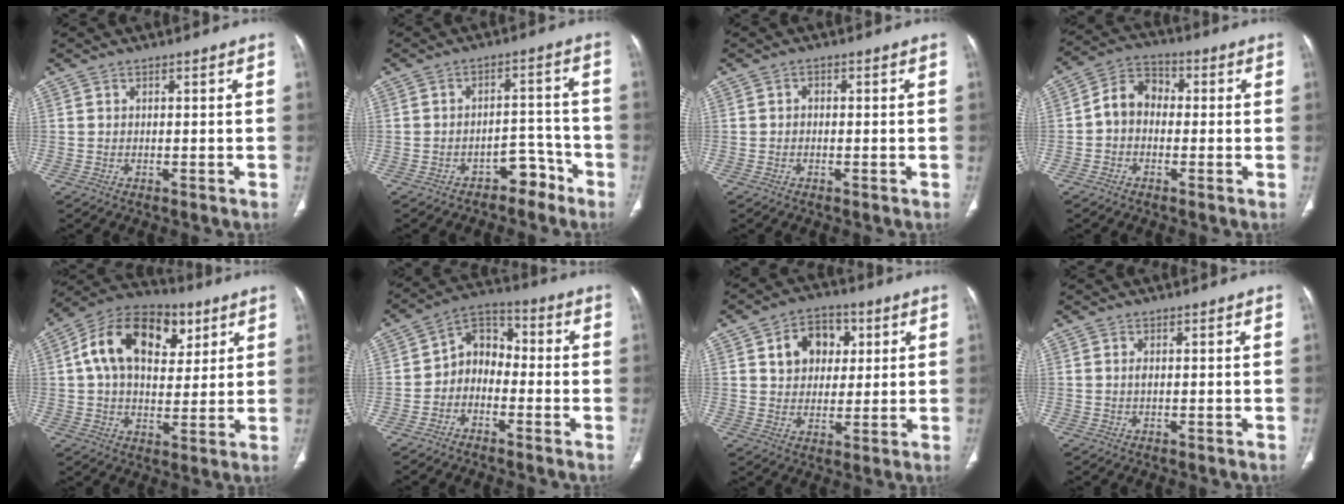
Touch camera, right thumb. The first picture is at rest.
{"total": 5.3, "force": [-4.0, 3.2, 1.5], "torque": [0.005, 0.057, -0.055]}
{"total": 1.1, "force": [-0.1, 0.9, 0.6], "torque": [-0.004, 0.004, -0.006]}
{"total": 6.9, "force": [-0.7, 5.5, 4.1], "torque": [-0.054, 0.026, -0.029]}
{"total": 19.1, "force": [6.4, 12.2, 13.2], "torque": [-0.193, 0.005, 0.096]}
{"total": 7.6, "force": [-2.1, 5.9, 4.4], "torque": [-0.044, 0.039, -0.057]}
{"total": 9.9, "force": [3.3, 7.6, 5.6], "torque": [-0.048, -0.004, 0.053]}
{"total": 0.8, "force": [0.1, 0.3, 0.7], "torque": [-0.015, 0.000, 0.002]}